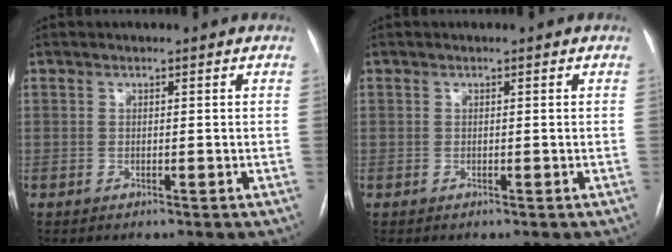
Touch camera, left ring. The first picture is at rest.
{"total": 0.0}